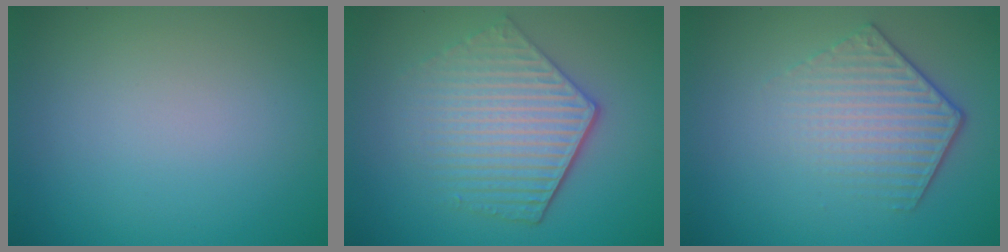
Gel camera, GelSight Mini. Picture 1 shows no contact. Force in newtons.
{"total": 5.6, "press": 4.2, "slide": 3.7}
{"total": 4.4, "press": 3.1, "slide": 3.1}